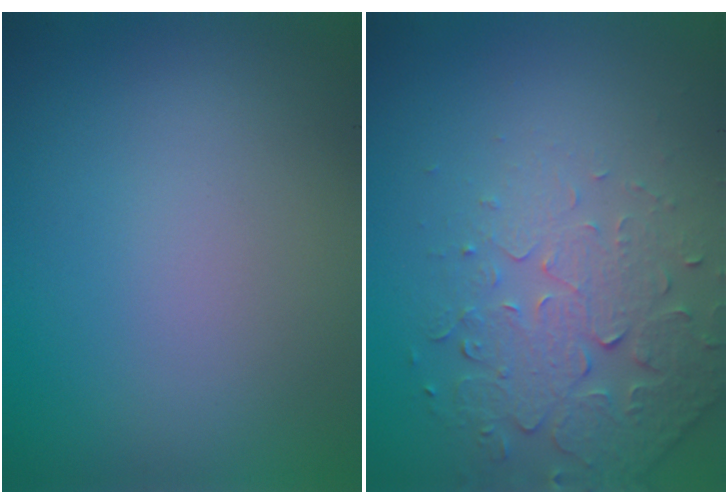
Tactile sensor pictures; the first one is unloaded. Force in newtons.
{"total": 5.1, "press": 3.6, "slide": 3.6}